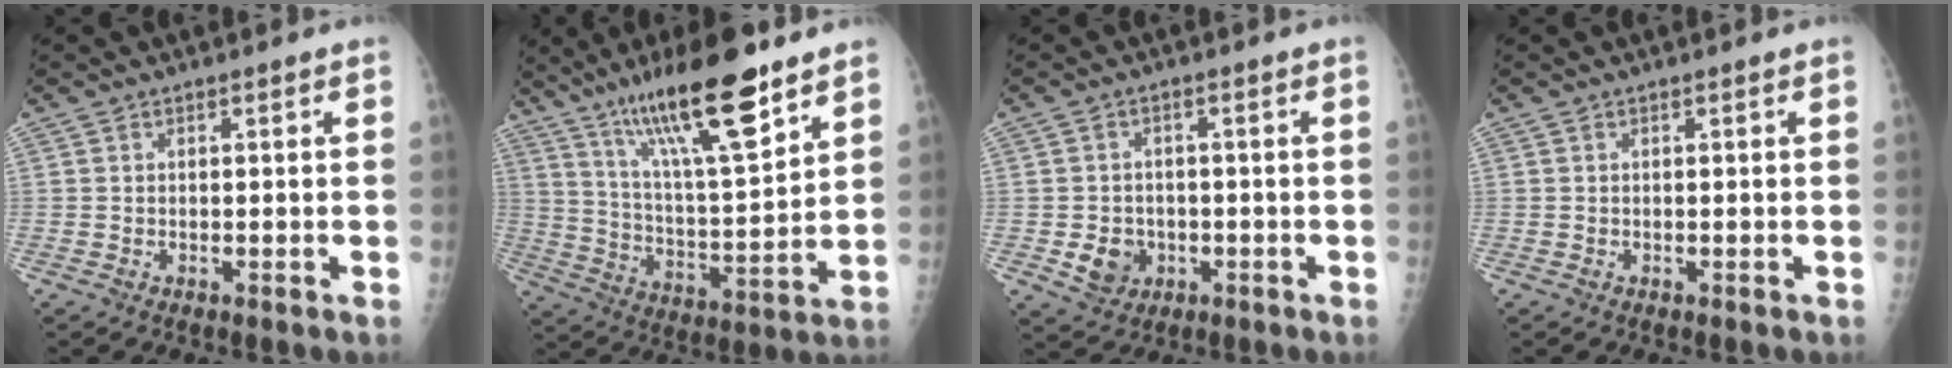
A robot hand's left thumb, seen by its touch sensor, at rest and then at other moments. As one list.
[{"total": 19.8, "force": [13.1, 3.9, 14.4], "torque": [-0.228, -0.062, 0.232]}, {"total": 5.4, "force": [-1.4, 4.6, 2.3], "torque": [-0.021, 0.005, -0.014]}, {"total": 0.0}]